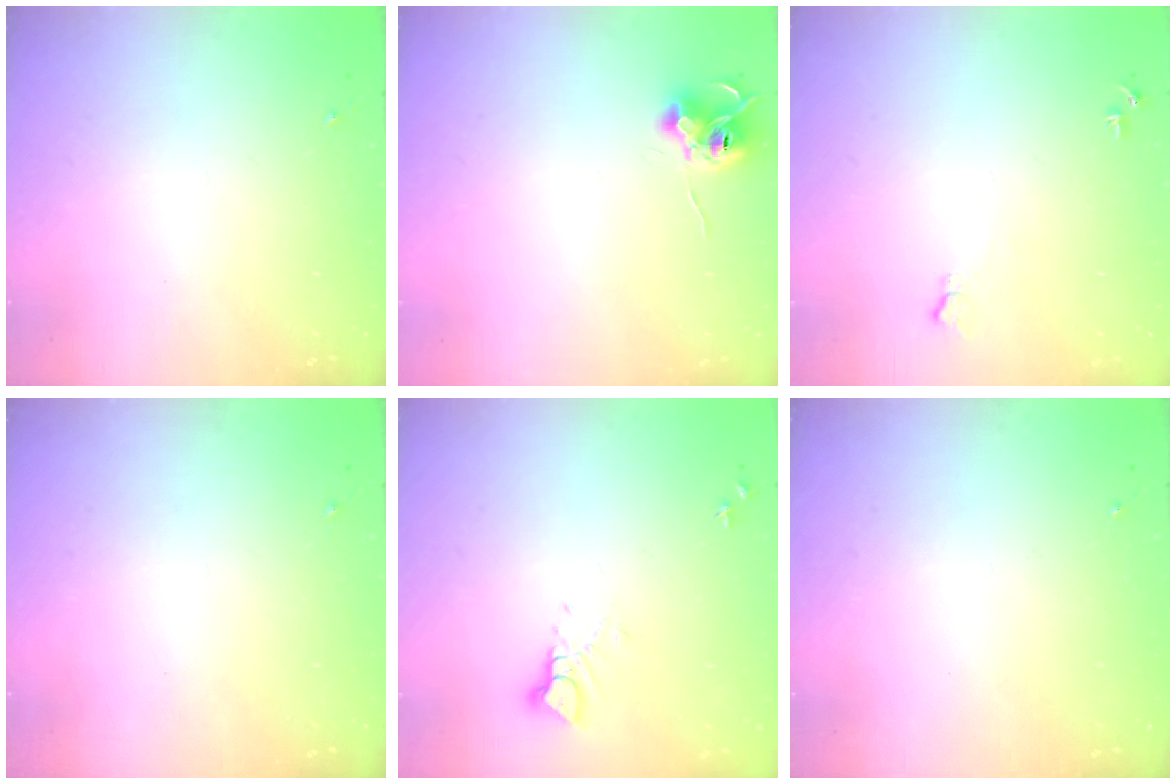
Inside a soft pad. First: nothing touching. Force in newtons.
{"total": 8.7, "press": 8.7, "slide": 0.4}
{"total": 5.8, "press": 5.8, "slide": 0.7}
{"total": 0.0}
{"total": 4.1, "press": 4.1, "slide": 0.2}
{"total": 0.0}